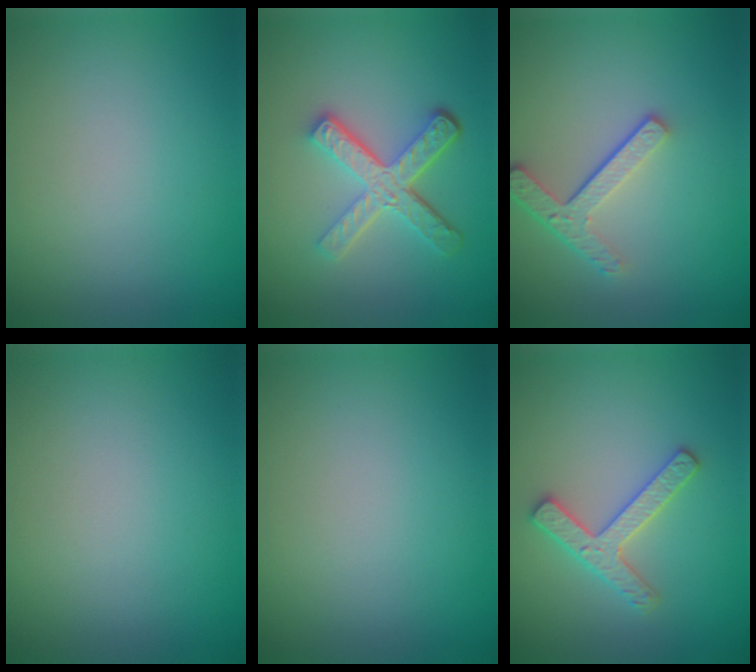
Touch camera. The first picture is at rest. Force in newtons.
{"total": 5.1, "press": 3.7, "slide": 3.5}
{"total": 3.5, "press": 2.6, "slide": 2.3}
{"total": 0.0}
{"total": 0.0}
{"total": 2.9, "press": 2.8, "slide": 0.6}